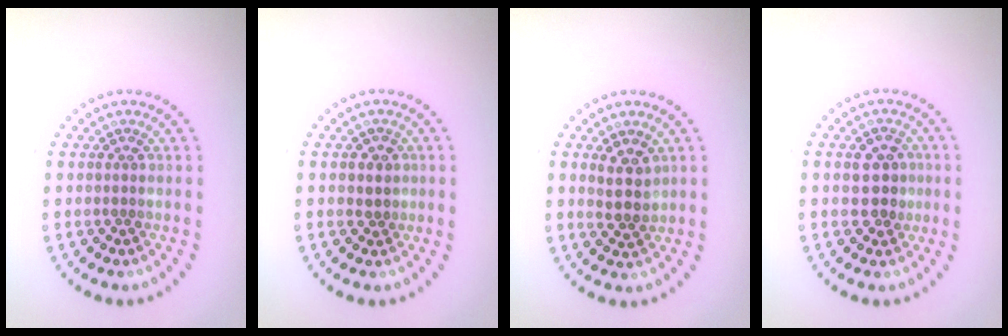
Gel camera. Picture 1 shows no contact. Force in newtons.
{"total": 1.1, "press": 0.9, "slide": 0.6}
{"total": 2.3, "press": 2.1, "slide": 1.1}
{"total": 2.9, "press": 2.9, "slide": 0.7}